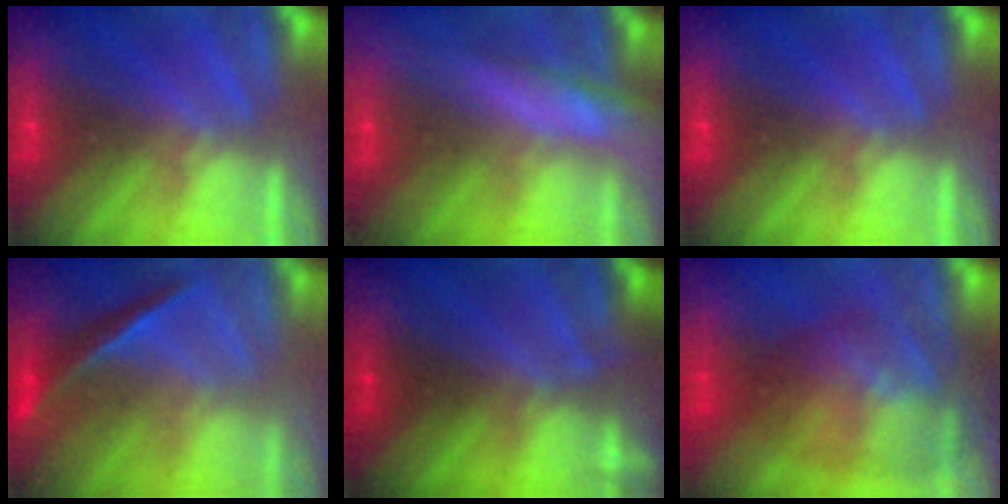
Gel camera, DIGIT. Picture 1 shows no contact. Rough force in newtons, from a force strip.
{"total": 5.7}
{"total": 0.0}
{"total": 2.0}
{"total": 2.4}
{"total": 7.8}